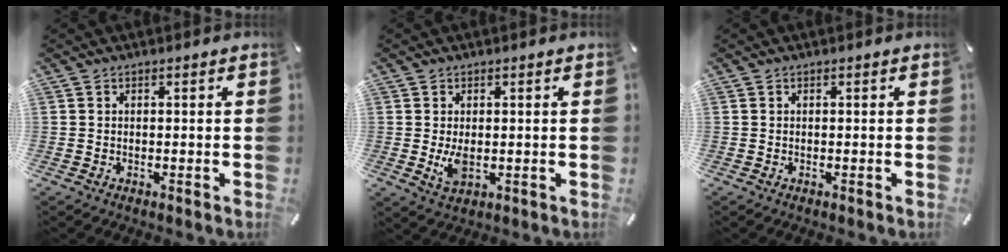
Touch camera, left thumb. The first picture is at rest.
{"total": 4.3, "force": [-0.1, 2.5, 3.5], "torque": [-0.076, -0.006, -0.005]}
{"total": 0.0}